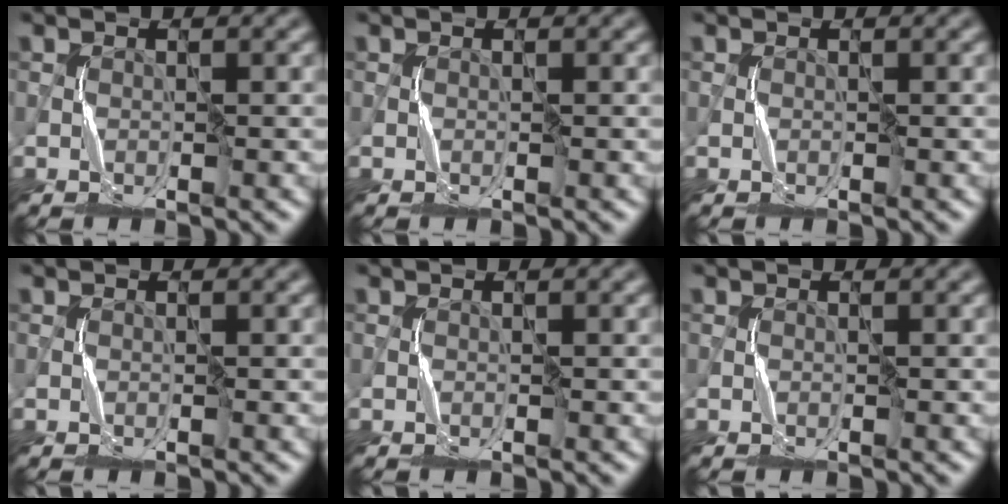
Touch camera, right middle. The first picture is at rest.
{"total": 0.0}
{"total": 0.0}
{"total": 0.0}
{"total": 0.0}
{"total": 0.0}